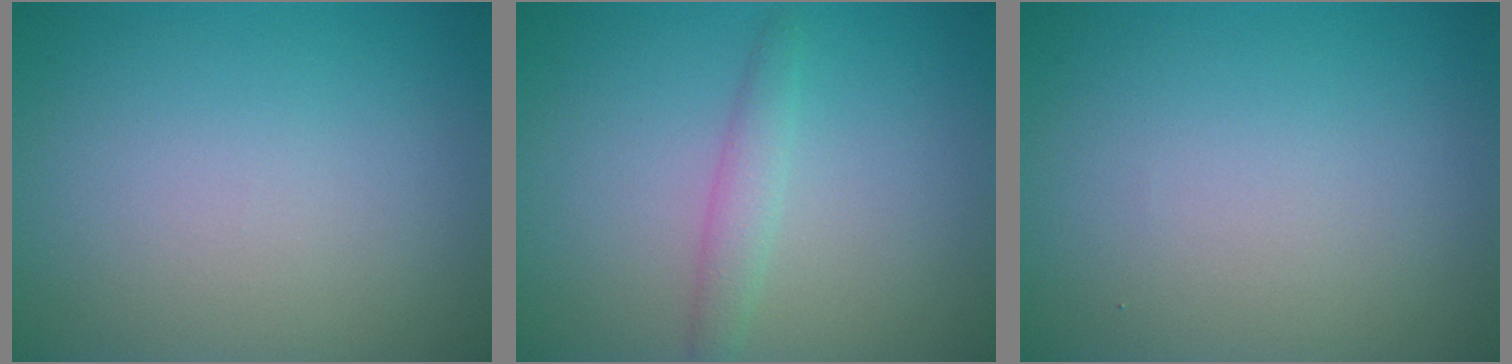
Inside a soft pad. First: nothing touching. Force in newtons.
{"total": 1.7, "press": 1.7, "slide": 0.0}
{"total": 0.0}